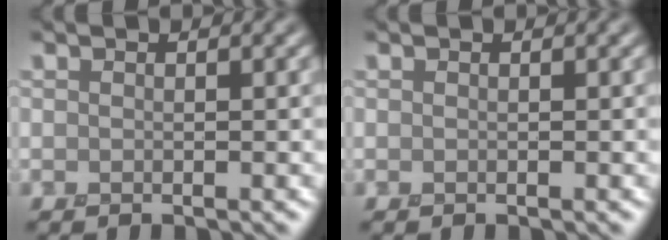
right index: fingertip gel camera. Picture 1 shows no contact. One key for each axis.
{"total": 0.0}